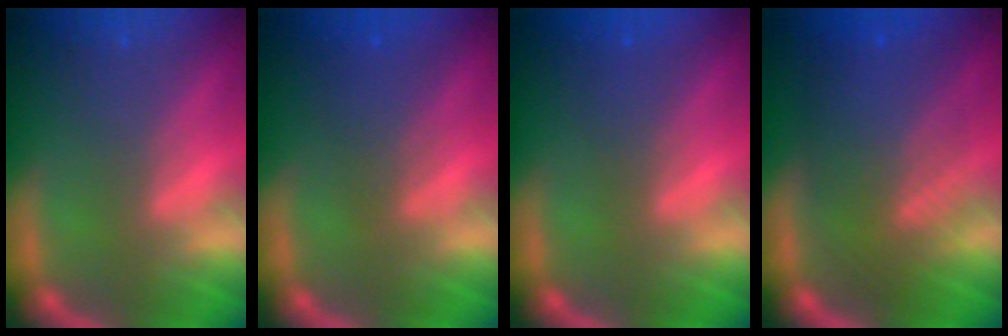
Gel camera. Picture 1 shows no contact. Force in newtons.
{"total": 2.5}
{"total": 1.5}
{"total": 8.5}